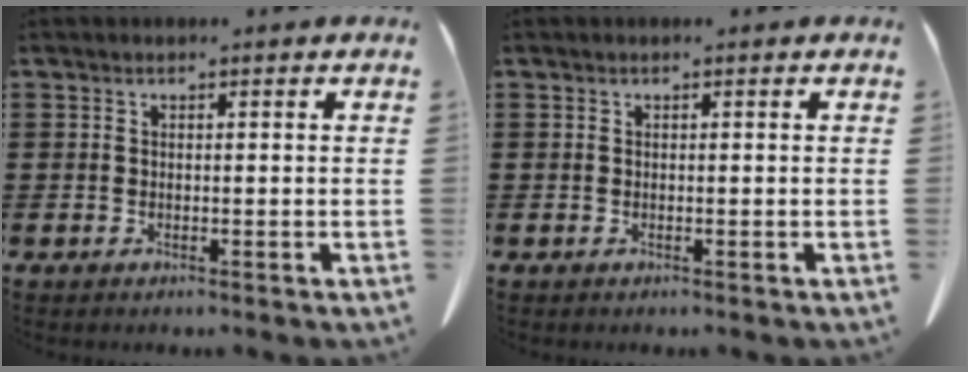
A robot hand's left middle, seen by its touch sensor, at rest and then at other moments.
{"total": 0.0}